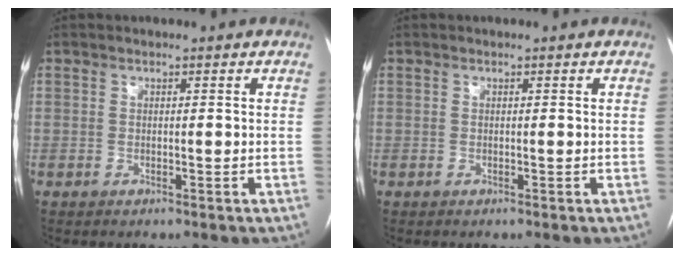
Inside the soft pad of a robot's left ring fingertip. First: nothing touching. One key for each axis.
{"total": 0.0}